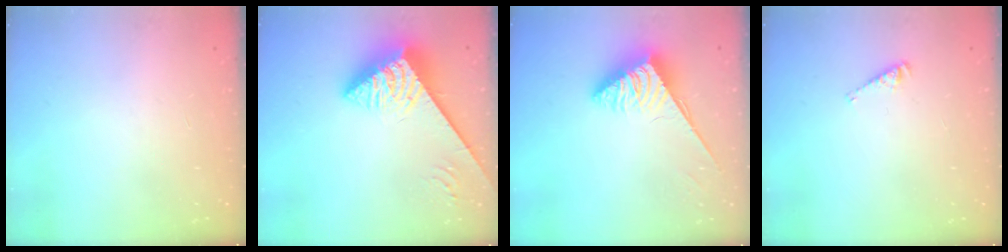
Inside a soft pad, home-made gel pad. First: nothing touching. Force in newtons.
{"total": 5.3, "press": 5.3, "slide": 0.7}
{"total": 3.8, "press": 3.7, "slide": 0.6}
{"total": 3.4, "press": 3.4, "slide": 0.4}